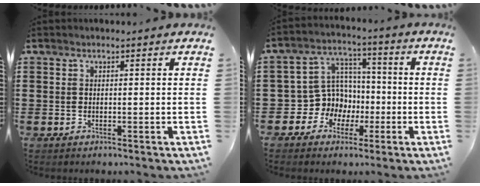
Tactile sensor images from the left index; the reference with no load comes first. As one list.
[{"total": 7.9, "force": [-1.3, 7.5, 2.0], "torque": [-0.086, -0.005, -0.023]}]